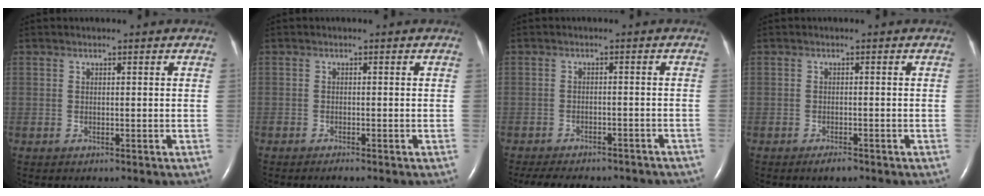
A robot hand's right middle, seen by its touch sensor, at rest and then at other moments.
{"total": 0.8, "force": [-0.7, 0.0, 0.4], "torque": [-0.012, -0.002, -0.012]}
{"total": 16.5, "force": [-14.2, 5.3, 6.7], "torque": [-0.144, -0.011, -0.172]}
{"total": 1.5, "force": [-1.2, 0.4, 0.9], "torque": [-0.020, -0.003, -0.016]}